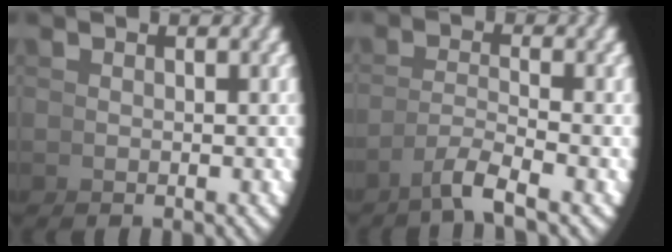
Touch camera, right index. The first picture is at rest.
{"total": 2.7, "force": [-1.6, -0.4, 2.1], "torque": [-0.036, -0.002, -0.025]}